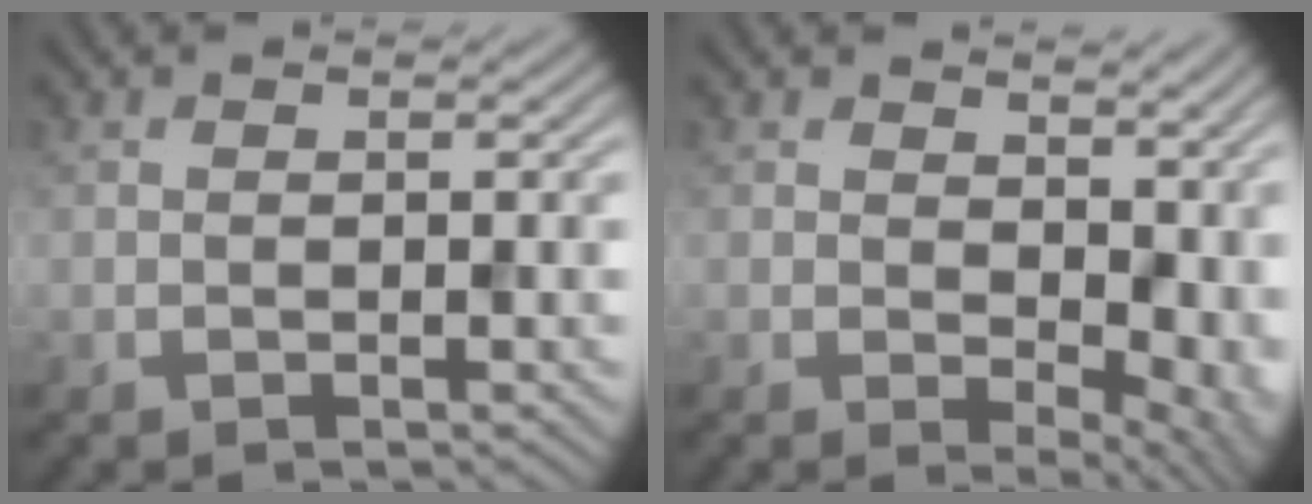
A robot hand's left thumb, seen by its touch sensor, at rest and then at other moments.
{"total": 8.5, "force": [2.3, 5.3, 6.3], "torque": [-0.093, -0.019, 0.054]}